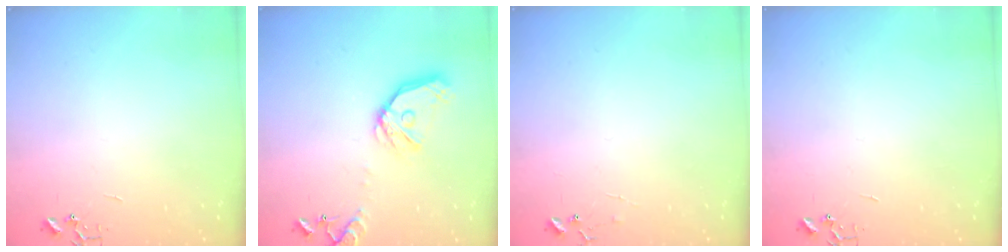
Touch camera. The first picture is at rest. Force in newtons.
{"total": 16.8, "press": 16.6, "slide": 2.9}
{"total": 6.9, "press": 6.9, "slide": 0.4}
{"total": 0.0}